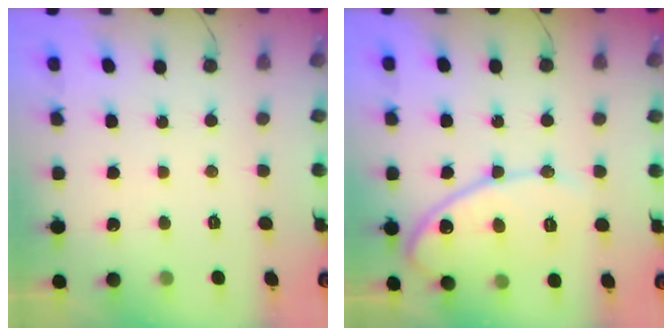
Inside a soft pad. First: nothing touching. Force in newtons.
{"total": 13.9, "press": 13.8, "slide": 1.4}